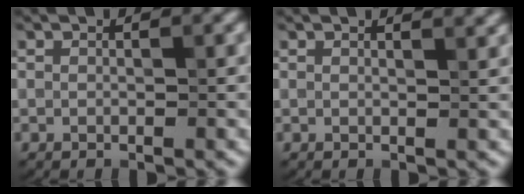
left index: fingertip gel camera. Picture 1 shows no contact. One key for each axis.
{"total": 1.8, "fx": 1.6, "fy": 0.5, "fz": 0.8, "tx": -0.005, "ty": 0.003, "tz": 0.011}